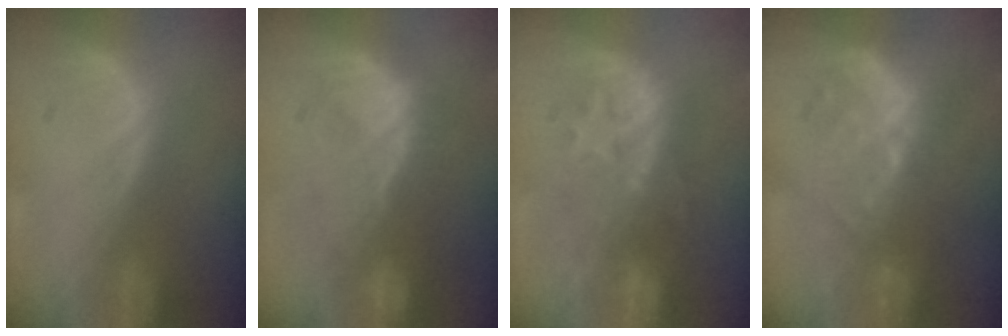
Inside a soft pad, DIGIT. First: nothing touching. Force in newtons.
{"total": 8.7, "press": 8.5, "slide": 1.9}
{"total": 8.2, "press": 8.1, "slide": 0.8}
{"total": 9.6, "press": 8.5, "slide": 4.4}